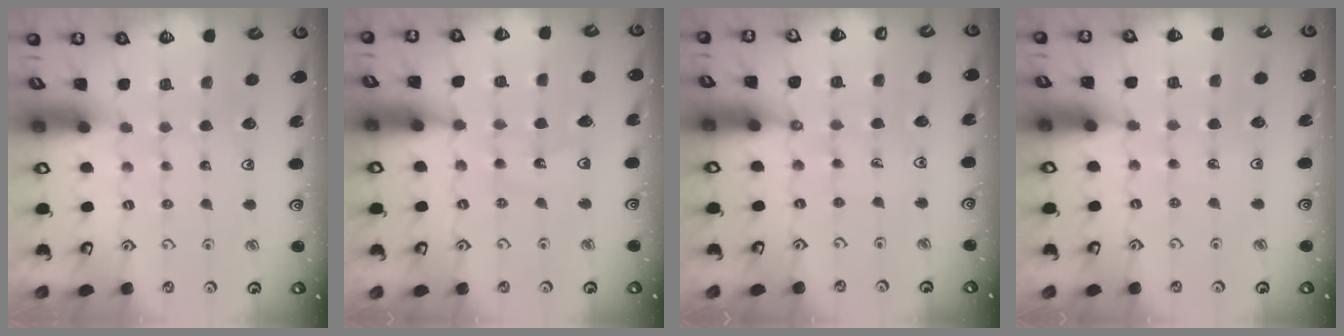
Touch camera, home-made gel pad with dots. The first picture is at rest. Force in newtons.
{"total": 11.0, "press": 10.6, "slide": 3.2}
{"total": 2.3, "press": 2.3, "slide": 0.5}
{"total": 3.7, "press": 3.7, "slide": 0.5}